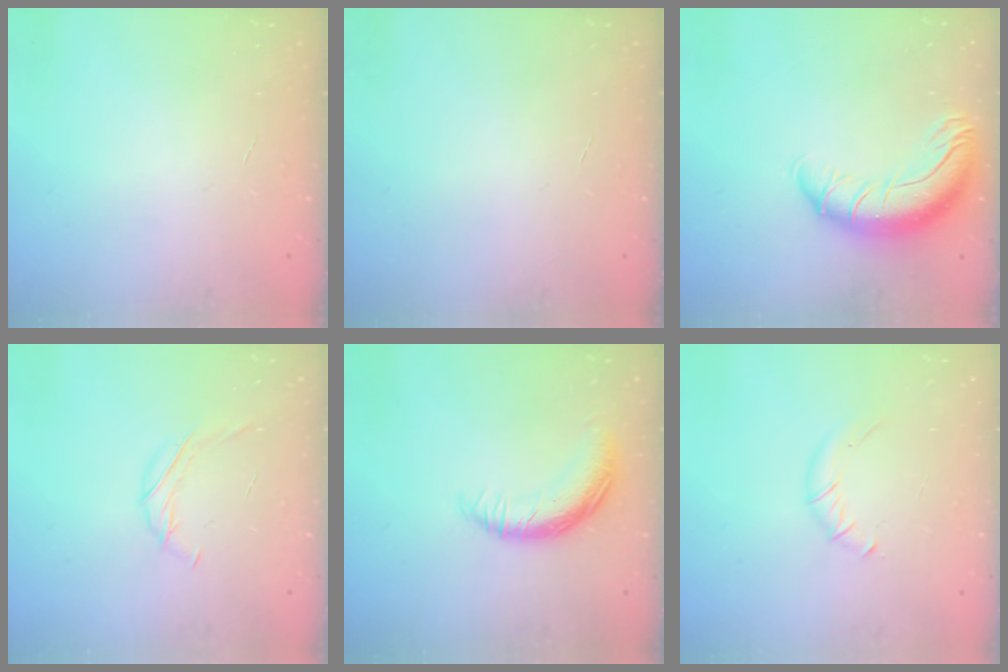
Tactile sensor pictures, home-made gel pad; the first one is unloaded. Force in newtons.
{"total": 0.0}
{"total": 13.1, "press": 12.7, "slide": 3.1}
{"total": 7.1, "press": 7.0, "slide": 0.8}
{"total": 12.8, "press": 12.8, "slide": 0.9}
{"total": 4.1, "press": 4.0, "slide": 0.9}